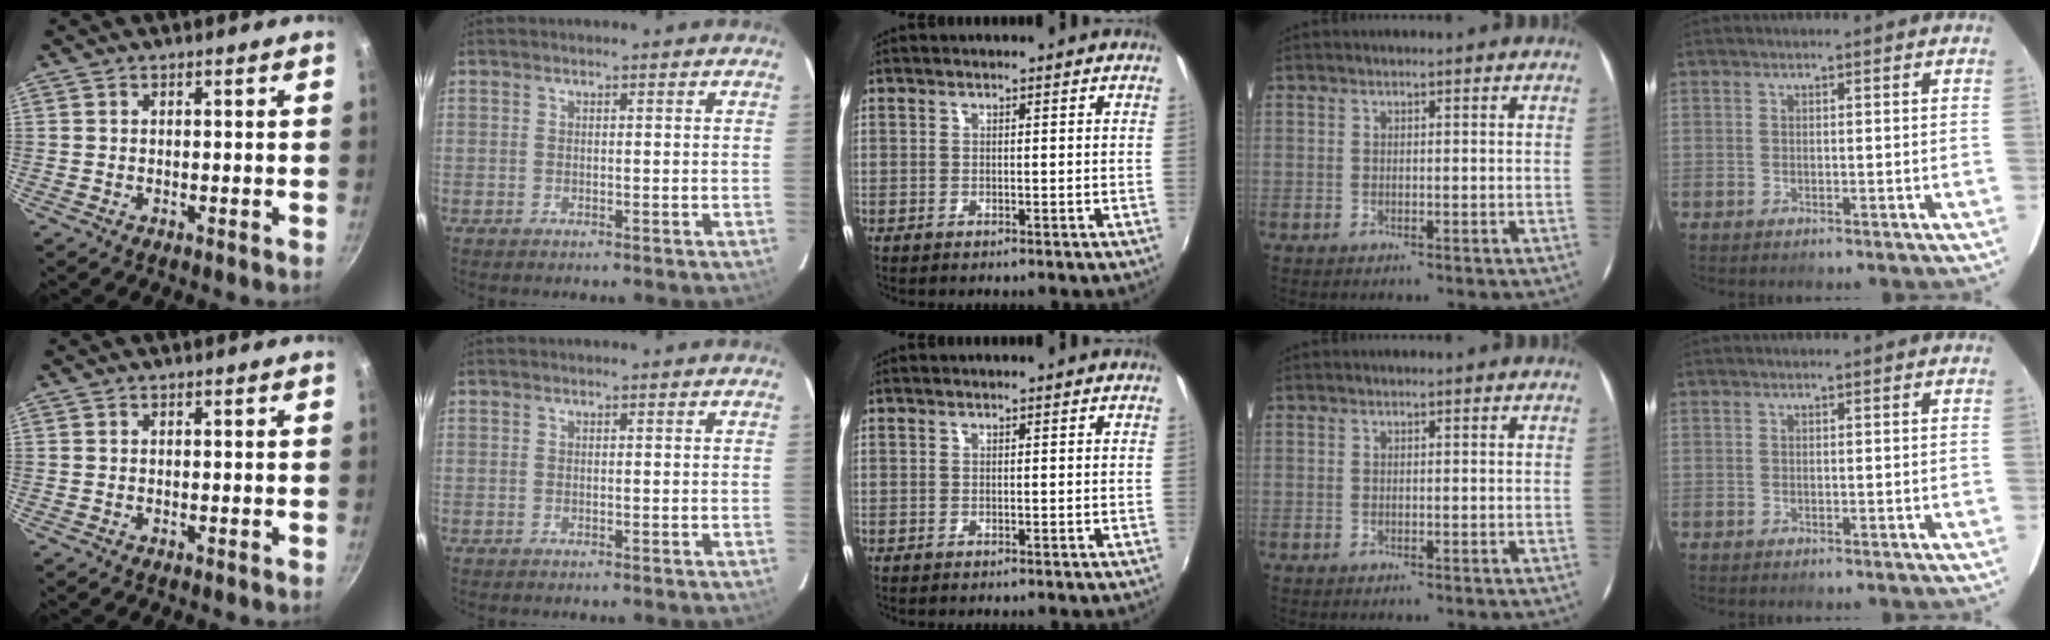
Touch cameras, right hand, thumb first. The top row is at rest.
{}